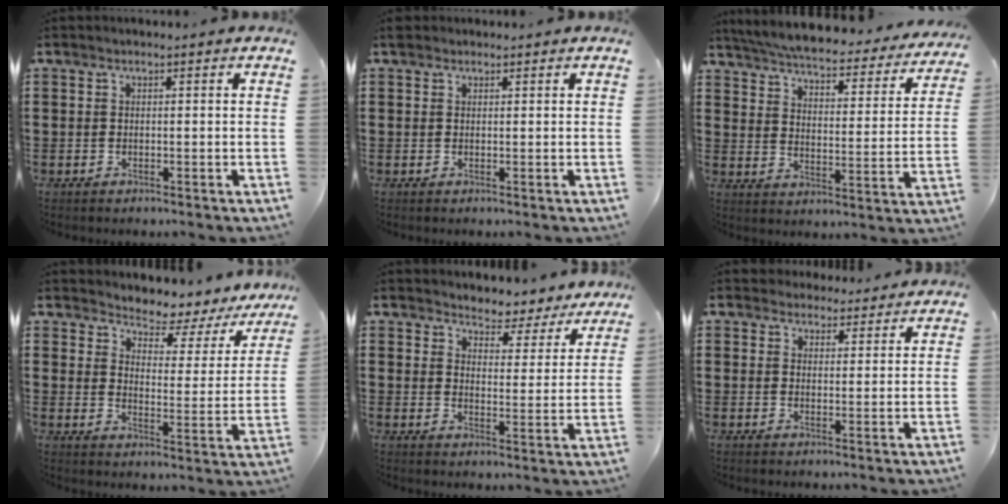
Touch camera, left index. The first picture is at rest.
{"total": 1.0, "force": [0.8, 0.6, 0.2], "torque": [-0.007, 0.004, 0.015]}
{"total": 5.3, "force": [5.0, -0.1, 1.6], "torque": [-0.059, -0.041, 0.081]}
{"total": 4.0, "force": [3.8, 0.9, 0.7], "torque": [-0.026, -0.040, 0.055]}
{"total": 3.5, "force": [3.4, 0.6, -0.5], "torque": [-0.017, -0.029, 0.055]}
{"total": 3.4, "force": [3.1, 1.3, -0.1], "torque": [-0.011, -0.001, 0.060]}